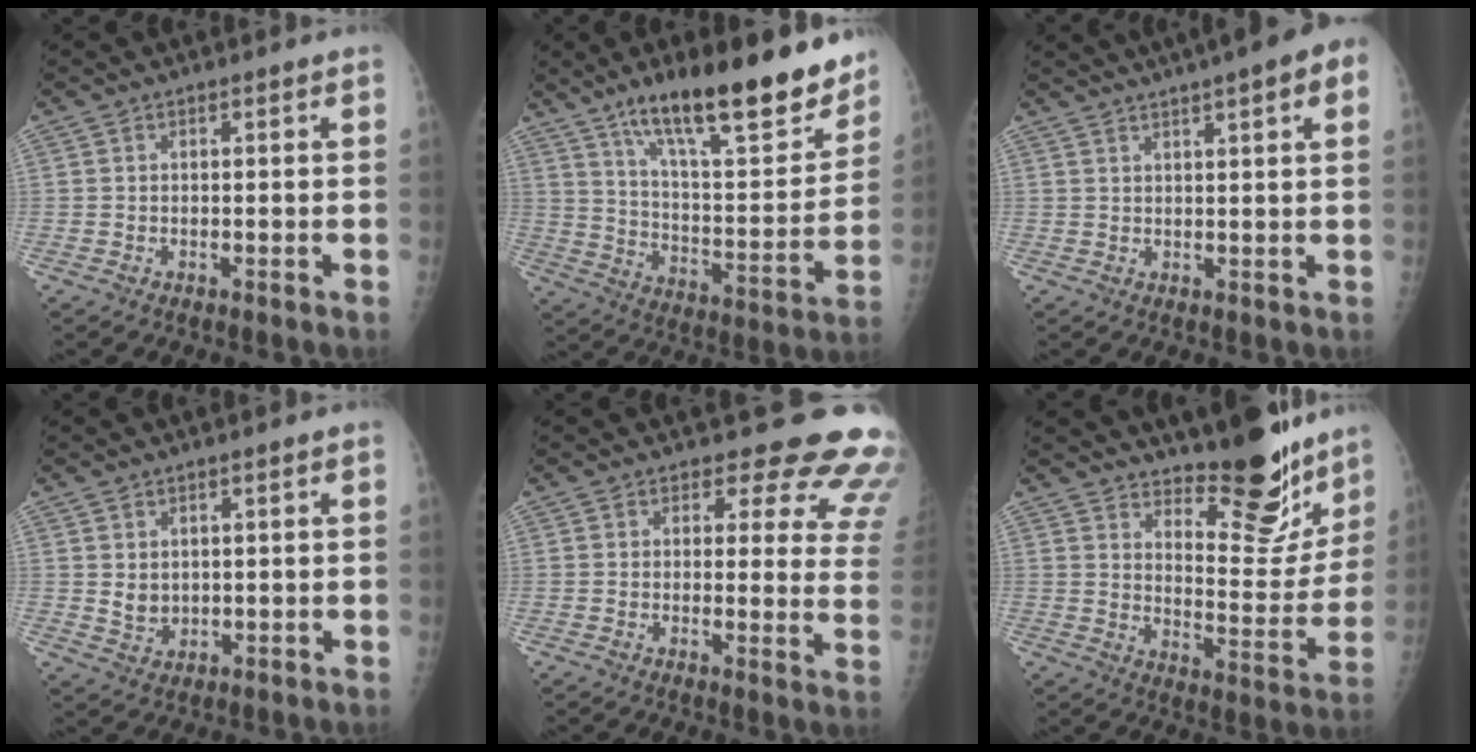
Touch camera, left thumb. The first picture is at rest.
{"total": 24.5, "force": [16.9, 6.6, 16.5], "torque": [-0.216, -0.079, 0.271]}
{"total": 10.7, "force": [6.1, 1.9, 8.6], "torque": [-0.109, 0.016, 0.074]}
{"total": 3.3, "force": [0.8, 2.6, 1.8], "torque": [-0.020, -0.012, 0.025]}
{"total": 15.0, "force": [13.4, 5.6, 3.8], "torque": [0.016, -0.107, 0.116]}
{"total": 17.0, "force": [13.9, 5.6, 8.0], "torque": [-0.059, -0.124, 0.197]}